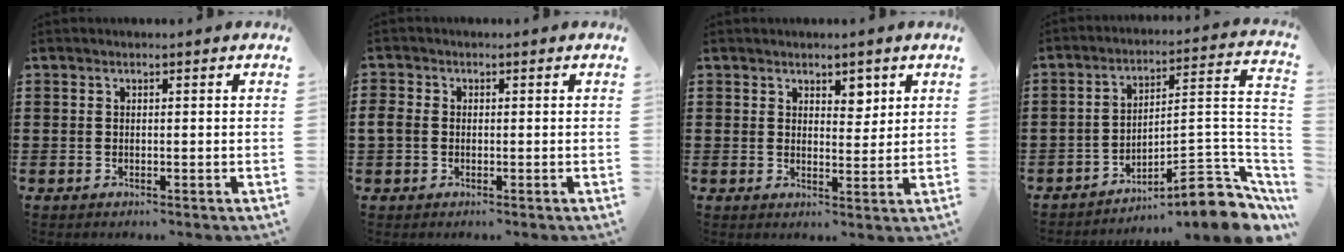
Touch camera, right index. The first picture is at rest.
{"total": 1.8, "force": [-0.3, 1.6, 0.9], "torque": [-0.029, 0.002, -0.009]}
{"total": 3.2, "force": [2.3, 1.9, 1.3], "torque": [-0.016, 0.004, 0.039]}
{"total": 8.6, "force": [-6.3, 2.3, 5.3], "torque": [-0.062, -0.003, -0.122]}